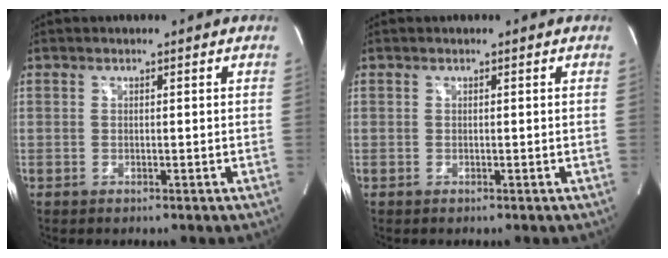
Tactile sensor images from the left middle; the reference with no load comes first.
{"total": 0.0}